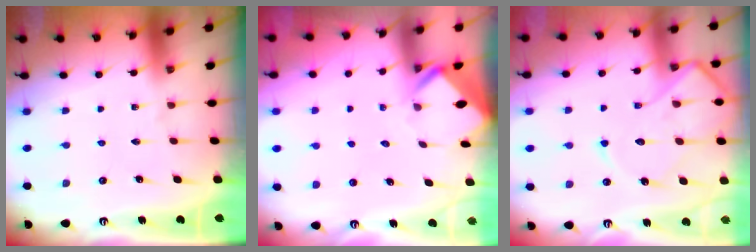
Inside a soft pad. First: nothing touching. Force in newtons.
{"total": 2.6, "press": 2.6, "slide": 0.1}
{"total": 12.3, "press": 12.3, "slide": 1.3}